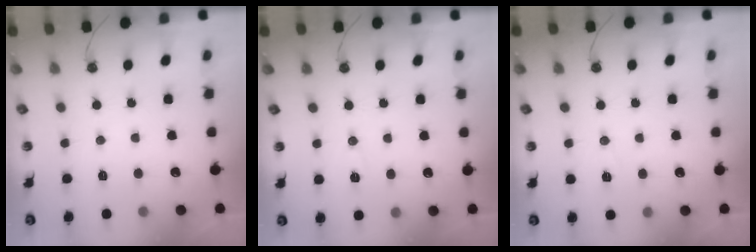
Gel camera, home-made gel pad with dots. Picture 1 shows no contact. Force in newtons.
{"total": 5.9, "press": 5.8, "slide": 1.0}
{"total": 6.7, "press": 5.0, "slide": 4.4}